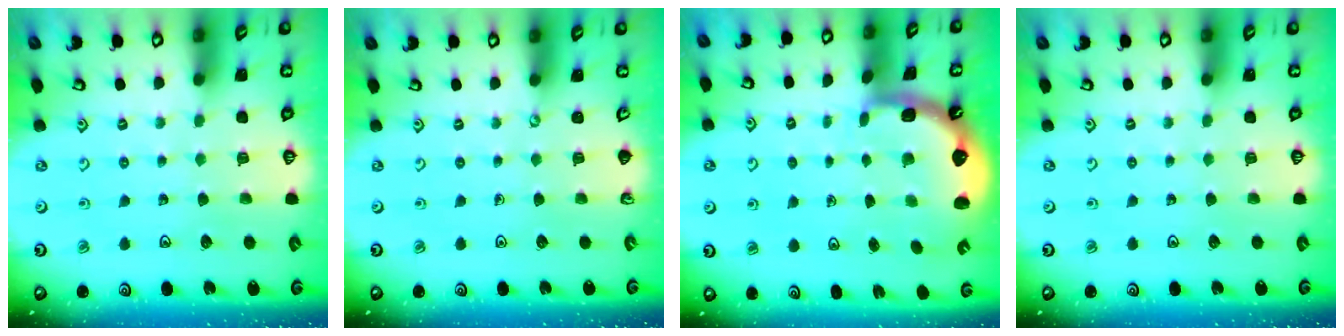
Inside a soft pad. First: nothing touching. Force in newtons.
{"total": 0.0}
{"total": 2.8, "press": 1.6, "slide": 2.2}
{"total": 0.0}